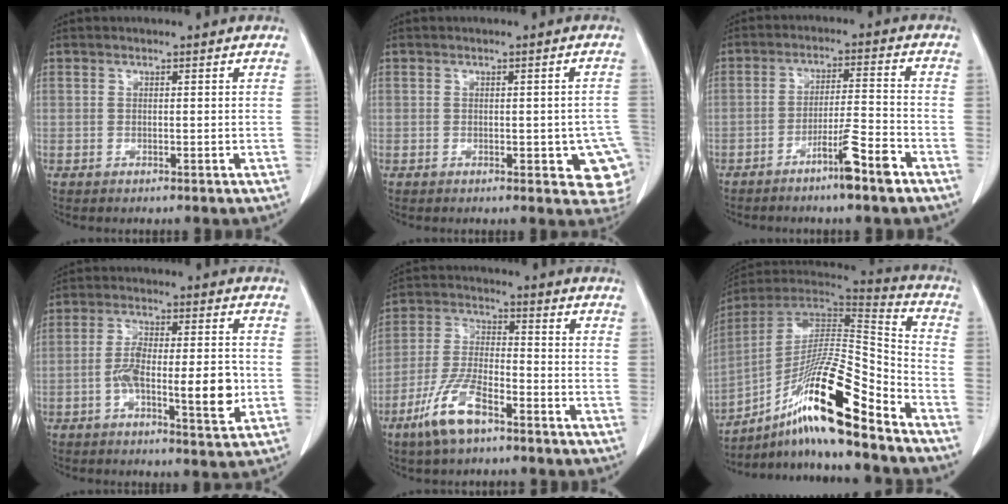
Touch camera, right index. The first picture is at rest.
{"total": 7.2, "force": [-1.6, 2.9, 6.3], "torque": [-0.052, 0.005, -0.014]}
{"total": 6.9, "force": [-4.6, -0.3, 5.2], "torque": [-0.085, 0.000, -0.081]}
{"total": 10.6, "force": [-2.2, 2.5, 10.1], "torque": [-0.169, 0.006, -0.034]}
{"total": 9.7, "force": [-6.1, 2.9, 7.0], "torque": [-0.155, -0.006, -0.118]}
{"total": 20.0, "force": [-12.6, 1.2, 15.5], "torque": [-0.273, 0.001, -0.220]}